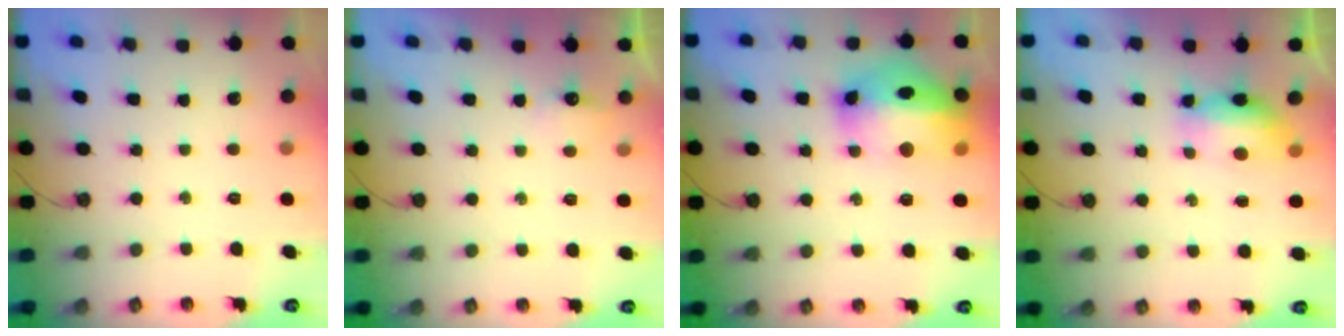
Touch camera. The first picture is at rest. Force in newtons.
{"total": 4.2, "press": 4.1, "slide": 0.5}
{"total": 20.2, "press": 20.1, "slide": 2.0}
{"total": 10.4, "press": 8.7, "slide": 5.7}